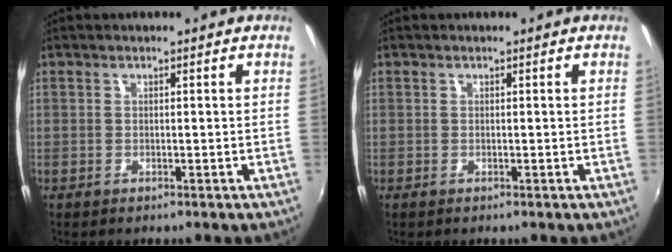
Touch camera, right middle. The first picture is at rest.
{"total": 0.0}